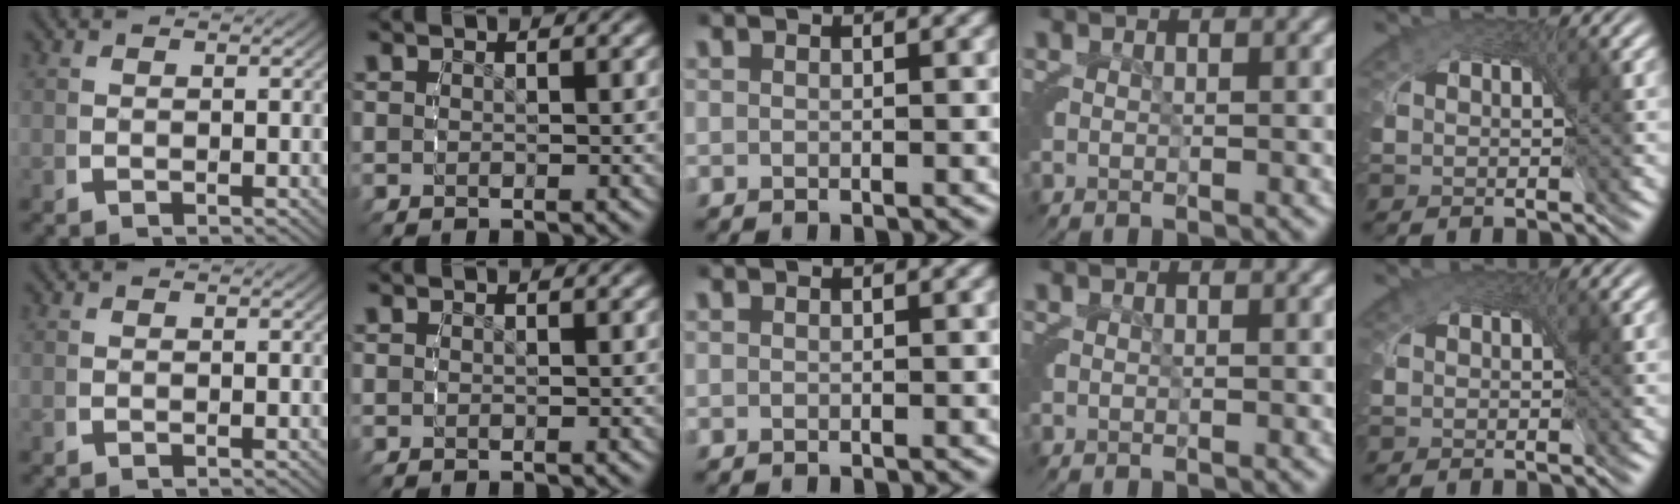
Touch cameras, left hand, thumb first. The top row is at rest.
{"little": {"total": 0.7, "force": [0.3, 0.4, 0.4], "torque": [-0.008, 0.001, 0.004]}}